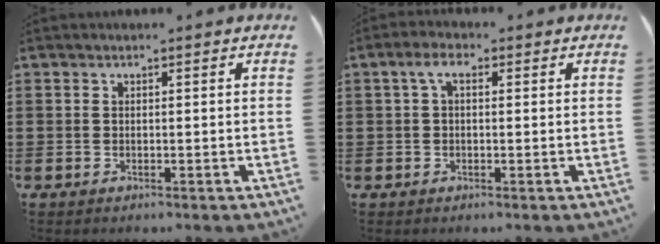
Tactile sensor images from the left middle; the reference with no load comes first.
{"total": 3.2, "force": [0.6, 1.6, 2.7], "torque": [-0.064, 0.007, 0.005]}